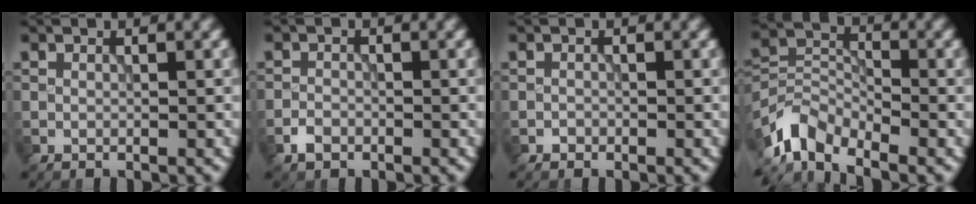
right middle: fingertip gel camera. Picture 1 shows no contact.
{"total": 1.4, "force": [-0.9, 0.9, 0.5], "torque": [-0.007, 0.001, -0.020]}
{"total": 0.5, "force": [-0.3, 0.4, 0.0], "torque": [0.003, -0.003, -0.007]}
{"total": 5.5, "force": [-4.3, 2.5, 2.4], "torque": [-0.043, -0.003, -0.097]}